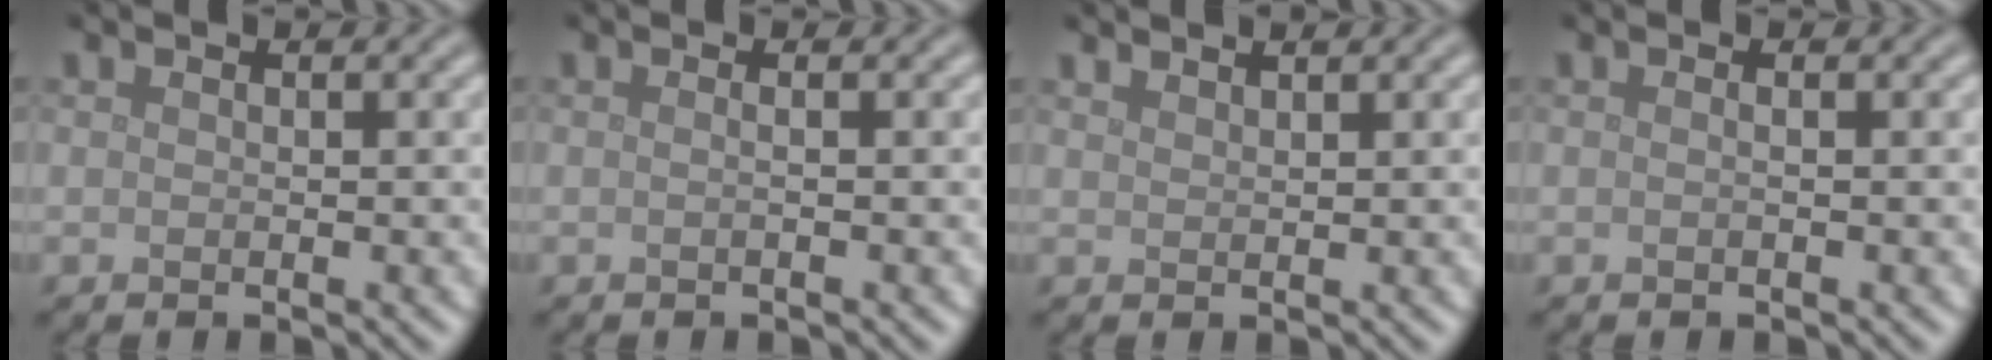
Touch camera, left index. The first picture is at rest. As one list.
[{"total": 1.3, "force": [0.2, 0.6, 1.1], "torque": [-0.004, -0.006, -0.014]}, {"total": 1.2, "force": [1.1, 0.1, 0.2], "torque": [-0.001, -0.001, 0.017]}, {"total": 0.7, "force": [0.1, 0.3, 0.7], "torque": [-0.008, -0.004, -0.006]}]